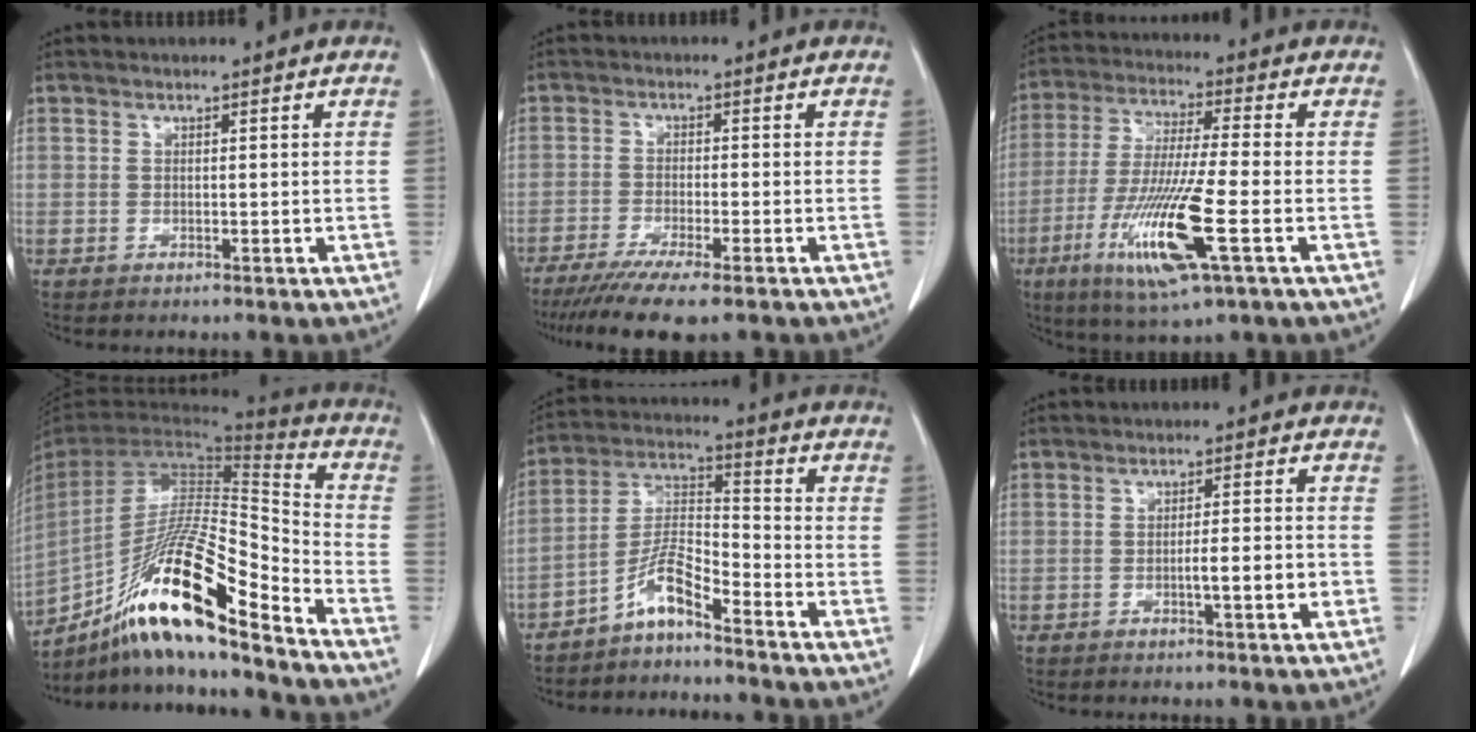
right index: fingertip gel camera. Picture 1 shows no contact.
{"total": 9.9, "force": [-7.6, 0.6, 6.4], "torque": [-0.094, -0.021, -0.119]}
{"total": 15.0, "force": [-5.4, 0.7, 14.0], "torque": [-0.286, -0.029, -0.099]}
{"total": 22.0, "force": [-14.6, 1.9, 16.3], "torque": [-0.304, -0.017, -0.263]}
{"total": 6.8, "force": [-5.0, 0.9, 4.5], "torque": [-0.098, 0.010, -0.099]}
{"total": 4.5, "force": [-1.5, 0.1, 4.3], "torque": [-0.064, -0.001, -0.022]}